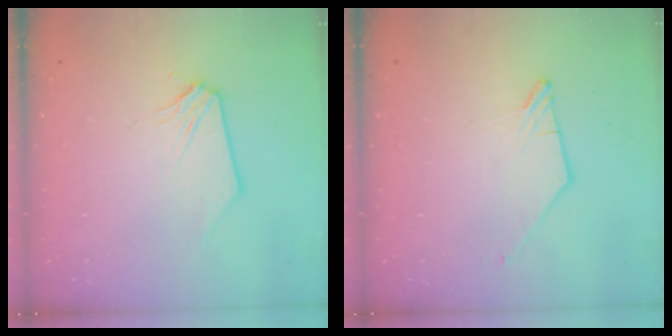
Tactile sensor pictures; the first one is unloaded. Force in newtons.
{"total": 1.3, "press": 1.2, "slide": 0.3}